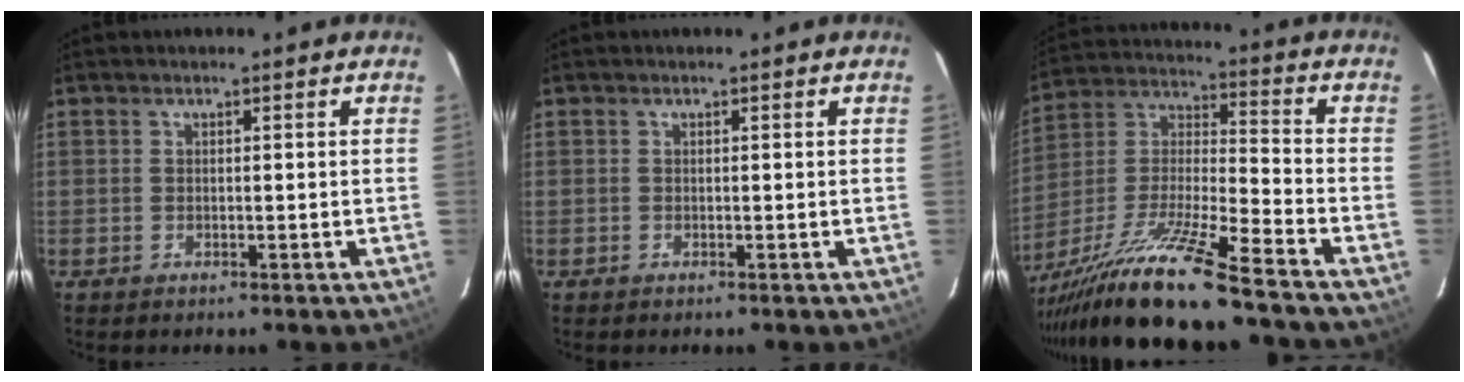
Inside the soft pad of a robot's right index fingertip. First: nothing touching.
{"total": 0.0}
{"total": 20.8, "force": [-16.4, 0.2, 12.8], "torque": [-0.243, -0.022, -0.300]}